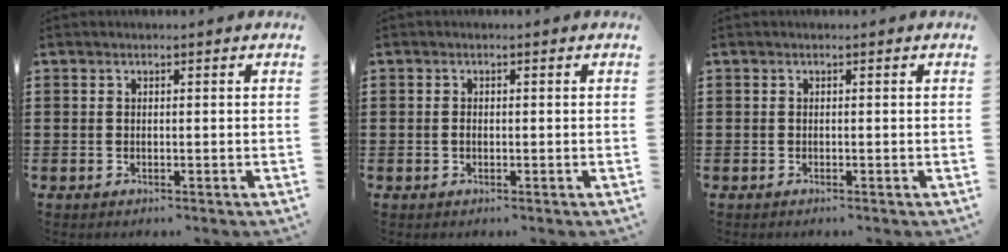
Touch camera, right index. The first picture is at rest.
{"total": 0.8, "force": [-0.2, 0.5, 0.6], "torque": [-0.014, 0.000, -0.004]}
{"total": 0.0}